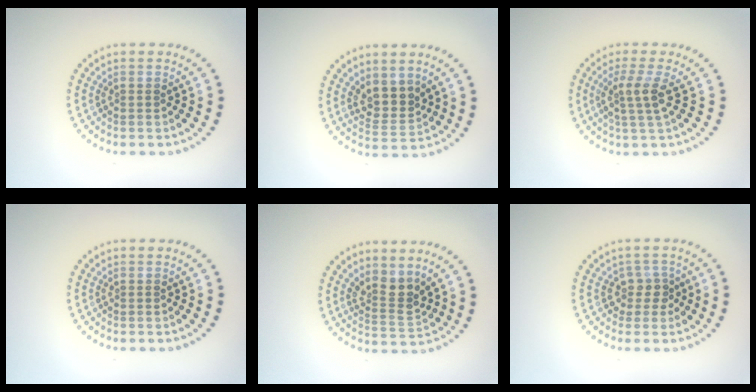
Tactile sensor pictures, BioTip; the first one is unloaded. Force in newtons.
{"total": 2.9, "press": 2.3, "slide": 1.6}
{"total": 2.8, "press": 2.1, "slide": 1.9}
{"total": 0.0}
{"total": 2.7, "press": 2.1, "slide": 1.7}
{"total": 1.8, "press": 1.5, "slide": 1.1}